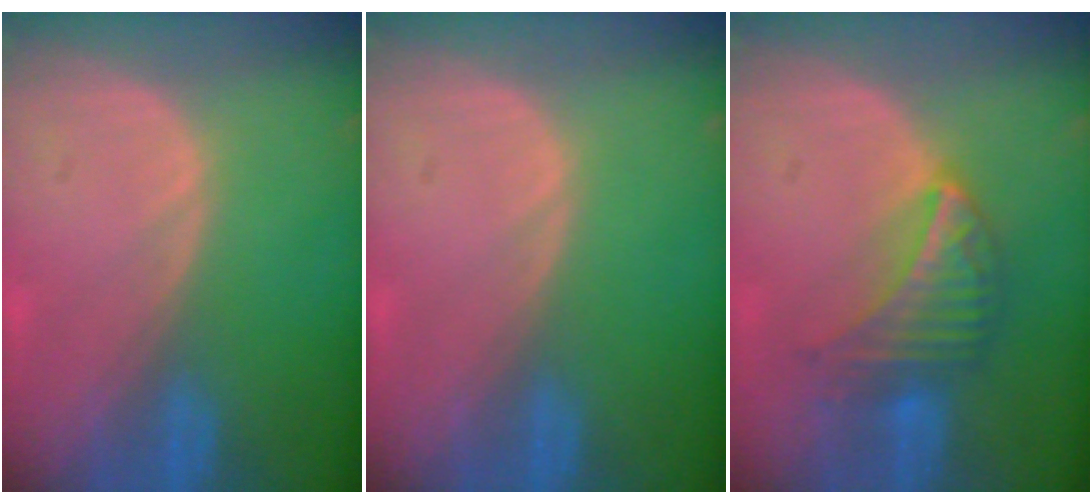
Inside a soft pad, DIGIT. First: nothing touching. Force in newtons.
{"total": 0.0}
{"total": 6.5, "press": 6.4, "slide": 1.1}